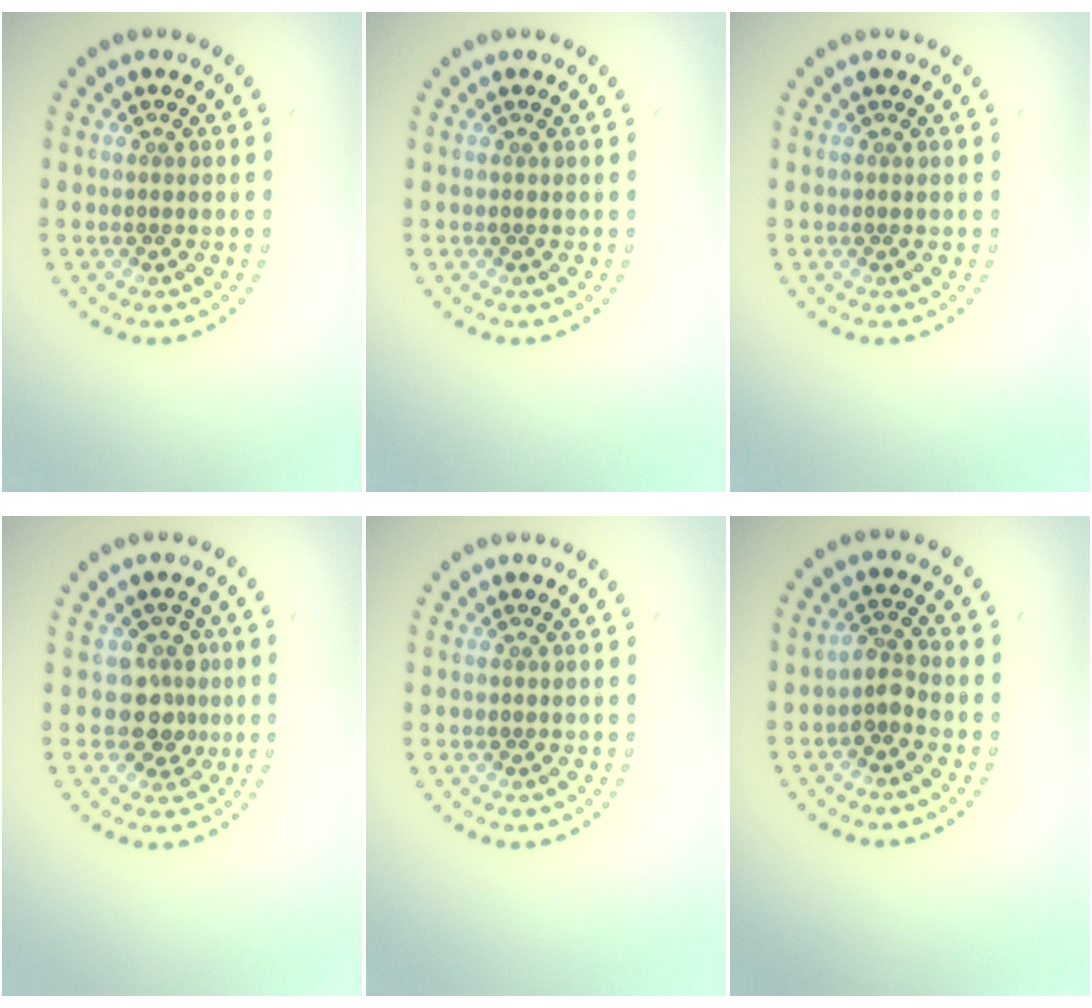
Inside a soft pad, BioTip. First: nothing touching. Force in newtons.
{"total": 0.0}
{"total": 0.0}
{"total": 2.5, "press": 1.9, "slide": 1.6}
{"total": 0.0}
{"total": 1.7, "press": 1.4, "slide": 1.0}